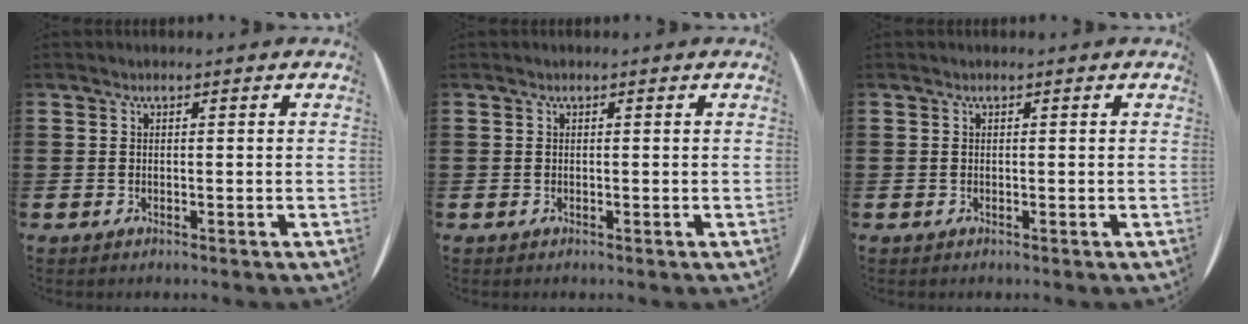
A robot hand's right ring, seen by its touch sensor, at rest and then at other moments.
{"total": 0.0}
{"total": 0.0}